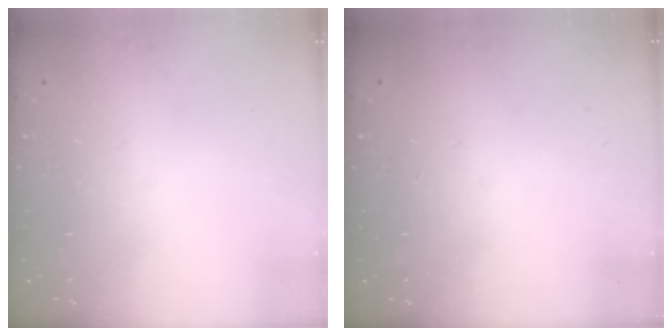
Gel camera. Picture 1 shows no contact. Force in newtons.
{"total": 0.0}